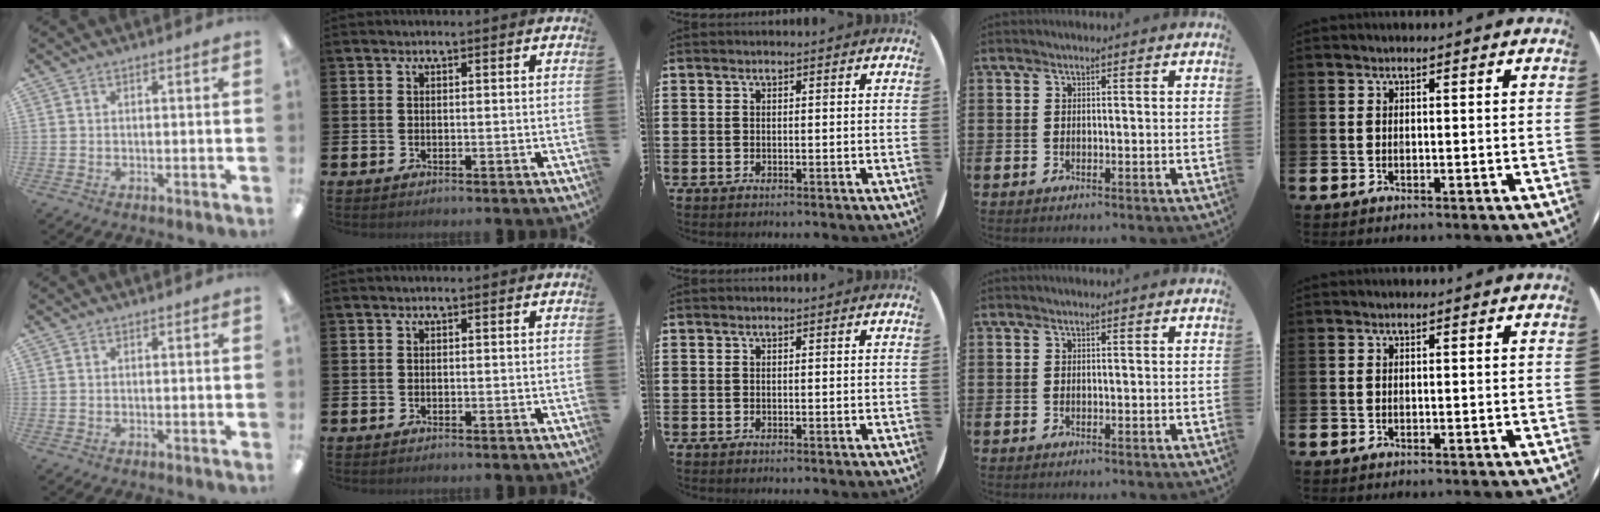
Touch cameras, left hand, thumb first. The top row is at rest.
{}